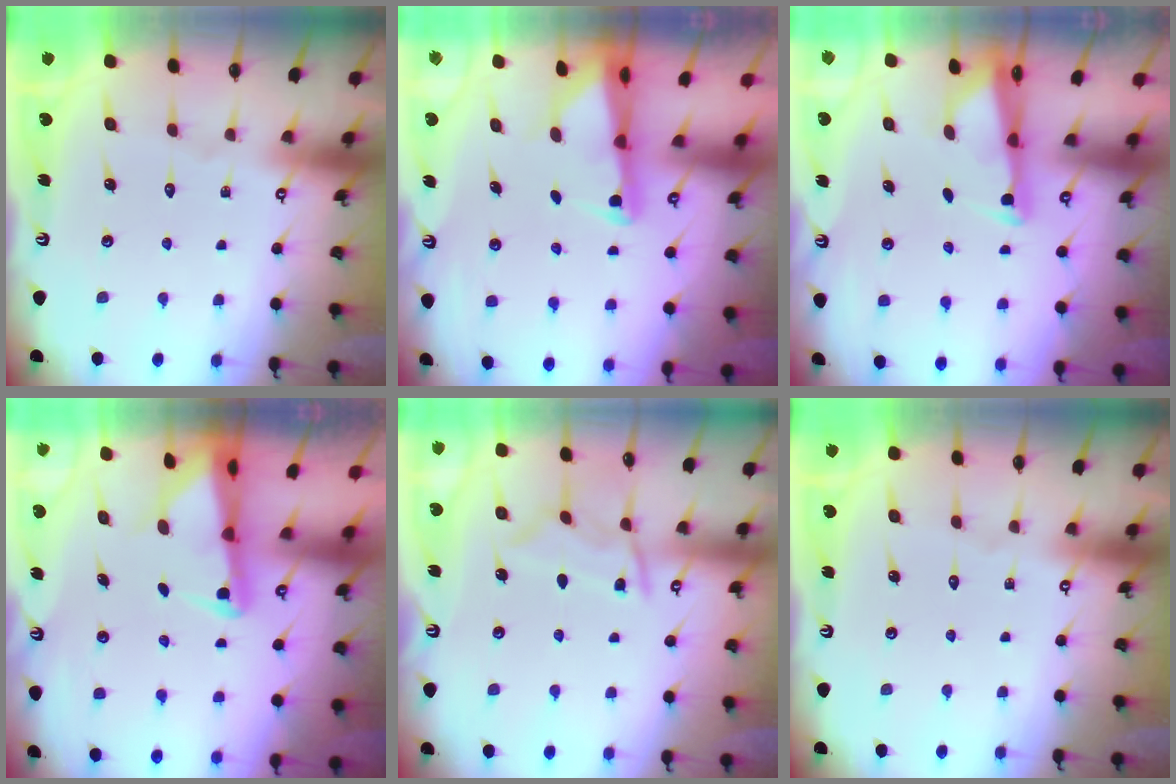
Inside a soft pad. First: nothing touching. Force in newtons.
{"total": 2.5, "press": 2.4, "slide": 0.5}
{"total": 2.9, "press": 2.8, "slide": 0.7}
{"total": 2.8, "press": 2.8, "slide": 0.4}
{"total": 9.0, "press": 9.0, "slide": 0.9}
{"total": 0.0}